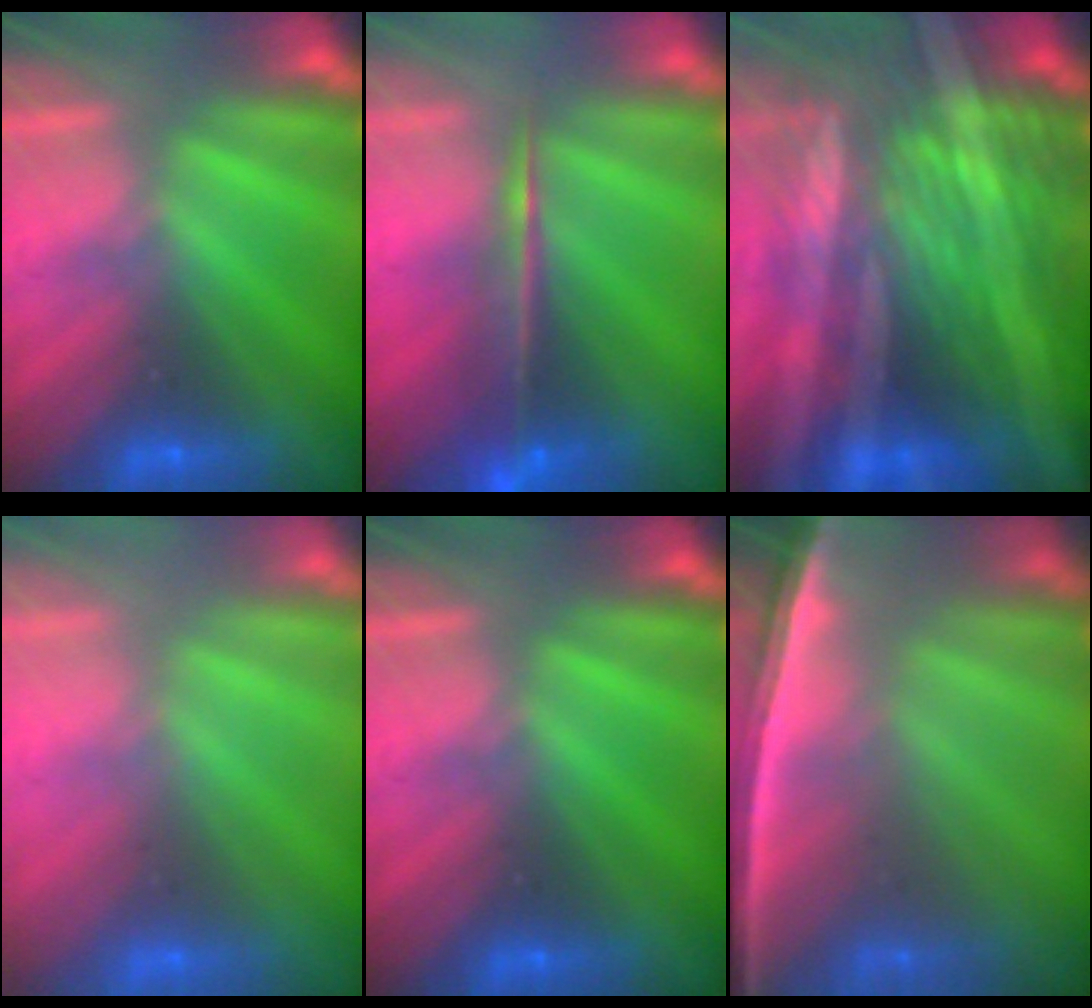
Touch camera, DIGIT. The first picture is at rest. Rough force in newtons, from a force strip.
{"total": 5.5}
{"total": 9.7}
{"total": 2.8}
{"total": 0.0}
{"total": 7.1}